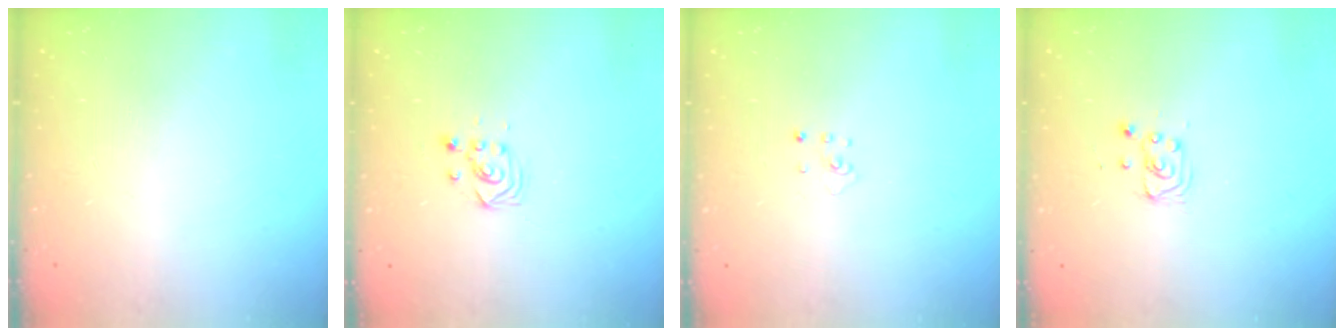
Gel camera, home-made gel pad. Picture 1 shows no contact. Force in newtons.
{"total": 2.9, "press": 2.9, "slide": 0.3}
{"total": 2.0, "press": 2.0, "slide": 0.3}
{"total": 2.9, "press": 2.9, "slide": 0.4}